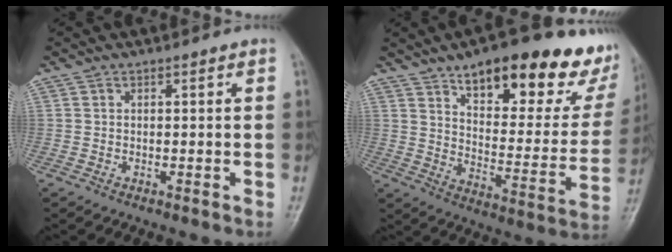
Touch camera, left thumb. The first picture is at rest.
{"total": 28.2, "force": [16.9, 10.5, 20.0], "torque": [-0.231, -0.055, 0.239]}